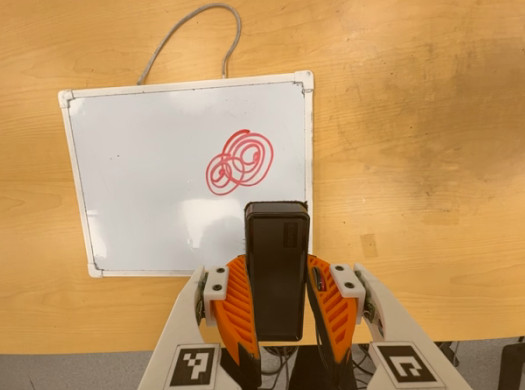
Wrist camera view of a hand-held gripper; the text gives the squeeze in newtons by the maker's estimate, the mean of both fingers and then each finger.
{"total": 6.1, "left": 4.6, "right": 7.5}